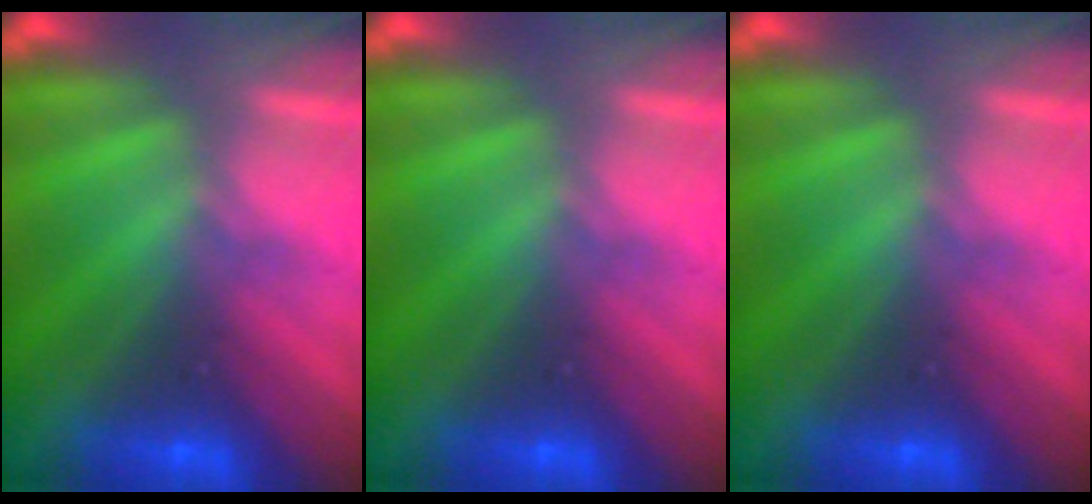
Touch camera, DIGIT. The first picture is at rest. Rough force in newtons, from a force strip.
{"total": 0.0}
{"total": 0.0}